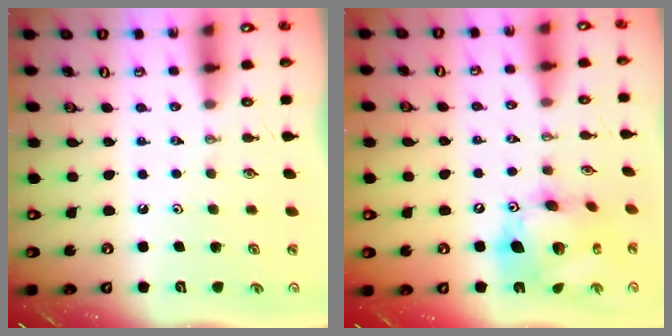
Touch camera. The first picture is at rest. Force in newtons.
{"total": 16.8, "press": 16.7, "slide": 1.8}